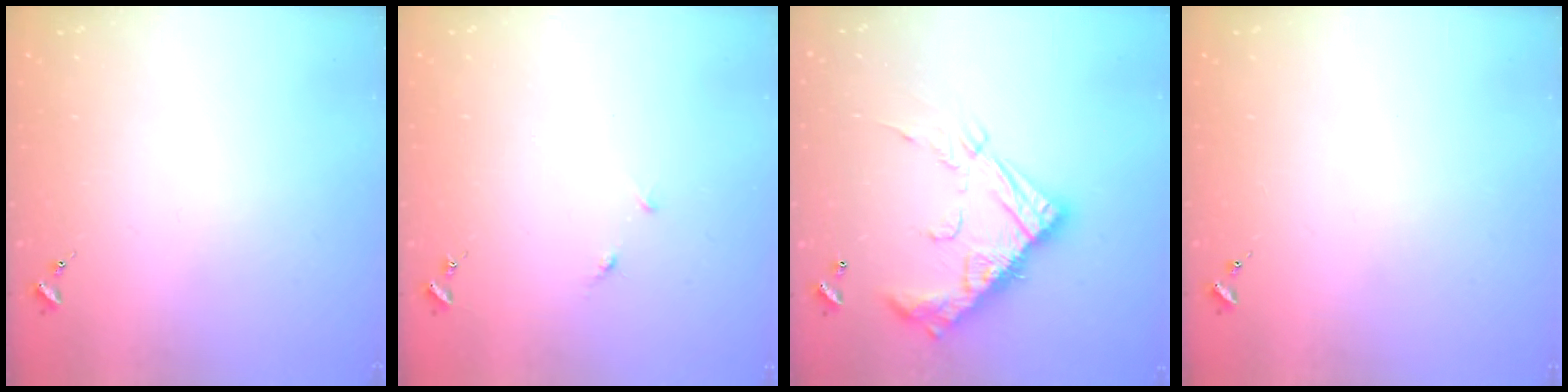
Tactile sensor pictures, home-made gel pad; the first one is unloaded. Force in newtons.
{"total": 3.4, "press": 3.4, "slide": 0.4}
{"total": 20.8, "press": 20.8, "slide": 0.6}
{"total": 0.0}